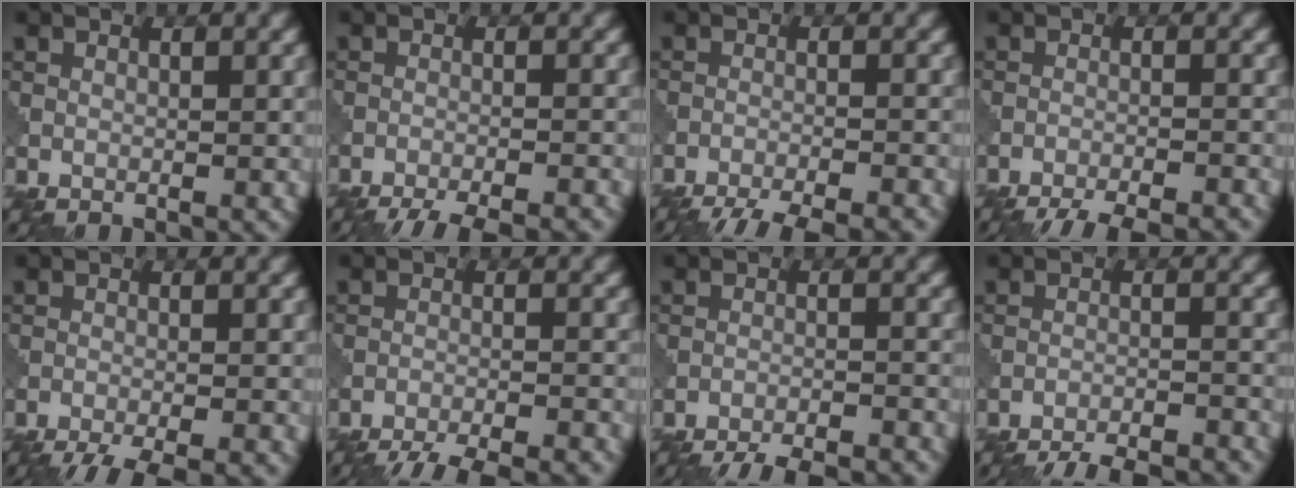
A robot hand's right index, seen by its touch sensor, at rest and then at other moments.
{"total": 6.8, "force": [-6.2, 1.1, 2.6], "torque": [-0.035, -0.007, -0.091]}
{"total": 7.8, "force": [-7.0, 1.2, 3.0], "torque": [-0.042, -0.011, -0.105]}
{"total": 7.7, "force": [-7.1, 1.3, 2.6], "torque": [-0.032, -0.003, -0.102]}
{"total": 5.6, "force": [-4.3, 0.9, 3.4], "torque": [-0.047, -0.017, -0.074]}
{"total": 8.8, "force": [-8.1, 1.5, 3.0], "torque": [-0.041, -0.009, -0.119]}
{"total": 9.1, "force": [-8.6, 1.7, 2.5], "torque": [-0.028, 0.000, -0.119]}
{"total": 10.3, "force": [-9.8, 2.0, 2.6], "torque": [-0.025, 0.001, -0.132]}